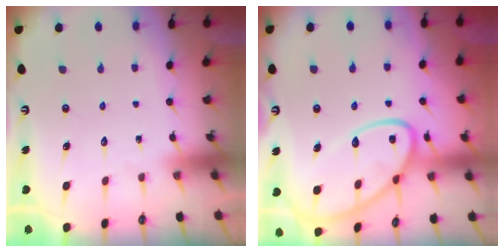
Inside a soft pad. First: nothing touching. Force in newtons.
{"total": 17.1, "press": 17.1, "slide": 1.5}